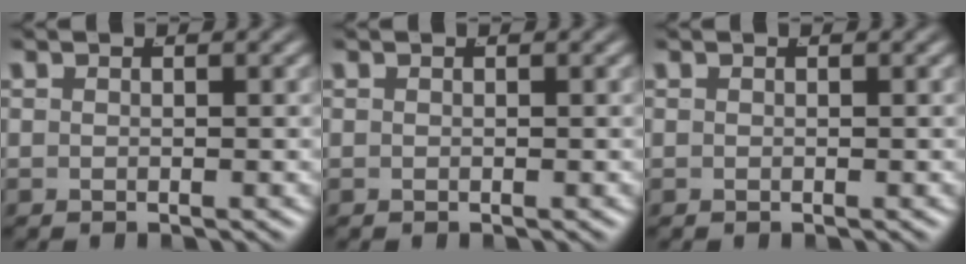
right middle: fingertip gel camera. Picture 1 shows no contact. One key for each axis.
{"total": 0.0}
{"total": 0.0}